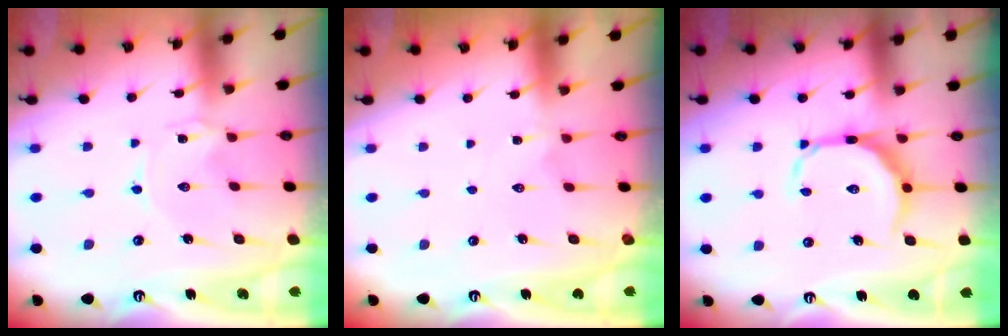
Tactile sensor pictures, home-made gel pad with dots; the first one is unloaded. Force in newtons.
{"total": 1.0, "press": 1.0, "slide": 0.3}
{"total": 10.8, "press": 10.8, "slide": 0.7}